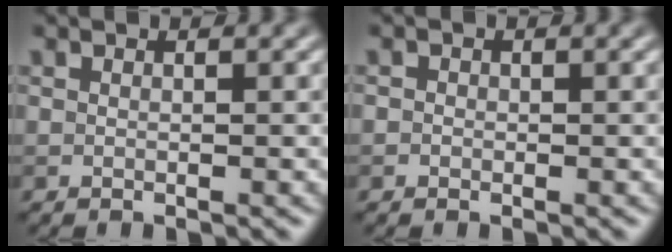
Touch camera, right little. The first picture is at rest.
{"total": 0.6, "force": [-0.1, 0.5, 0.1], "torque": [0.001, -0.005, -0.004]}